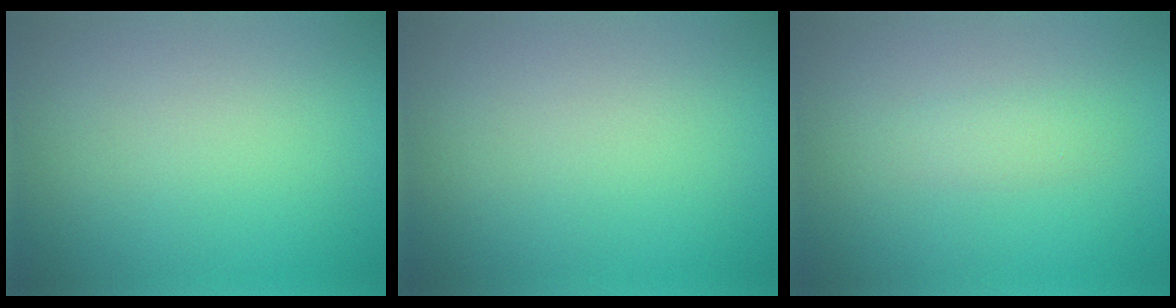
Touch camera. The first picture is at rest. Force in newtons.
{"total": 0.0}
{"total": 1.3, "press": 1.3, "slide": 0.0}